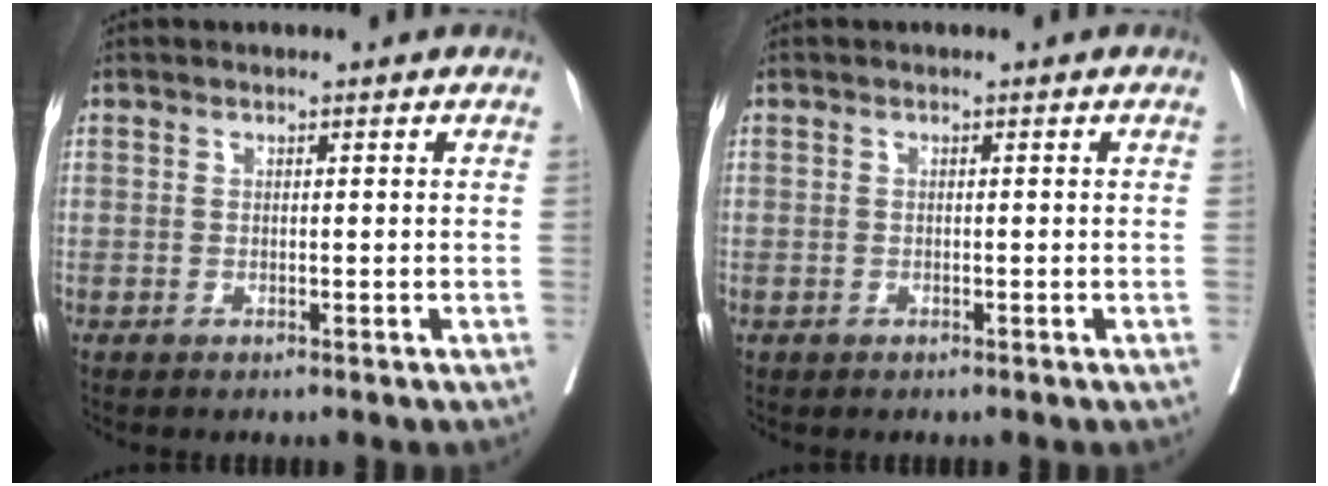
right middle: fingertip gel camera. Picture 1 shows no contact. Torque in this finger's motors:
{"motor_torque": [1.10, -1.04, 0.70, 0.21]}